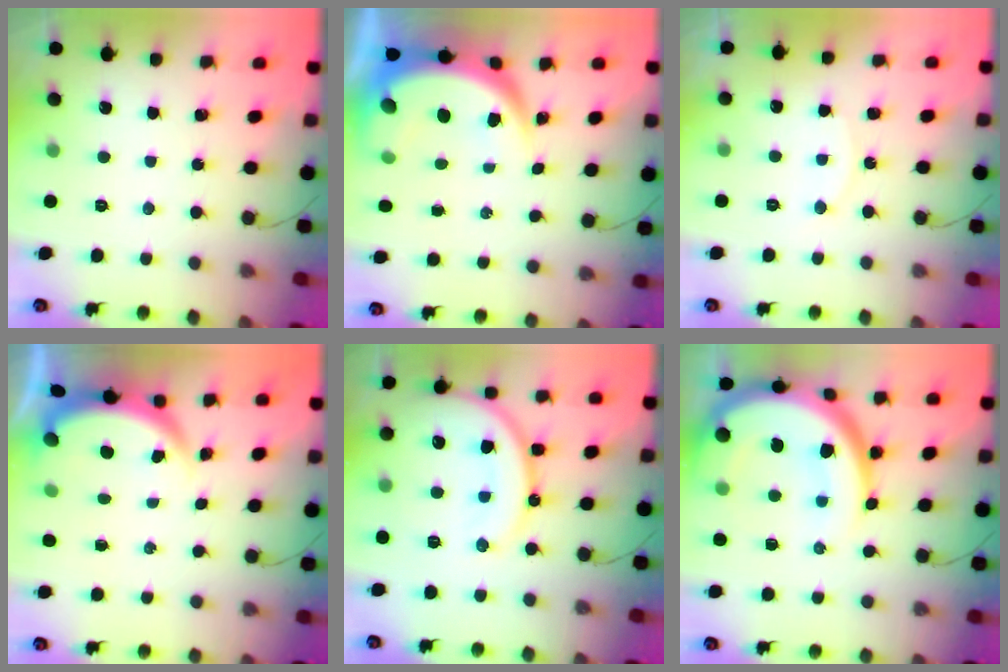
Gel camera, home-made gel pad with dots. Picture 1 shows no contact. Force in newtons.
{"total": 11.8, "press": 11.7, "slide": 1.3}
{"total": 7.0, "press": 7.0, "slide": 0.6}
{"total": 3.9, "press": 3.9, "slide": 0.1}
{"total": 17.8, "press": 17.4, "slide": 3.7}
{"total": 22.7, "press": 22.6, "slide": 1.7}